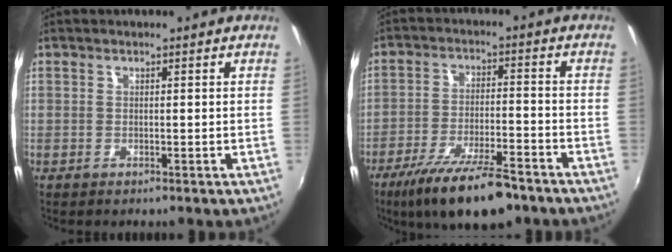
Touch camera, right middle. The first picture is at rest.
{"total": 15.0, "force": [-11.1, 3.8, 9.5], "torque": [-0.190, -0.025, -0.181]}